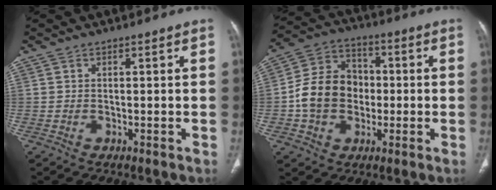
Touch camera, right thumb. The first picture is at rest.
{"total": 13.0, "force": [-1.4, 10.6, 7.3], "torque": [-0.106, 0.030, -0.031]}